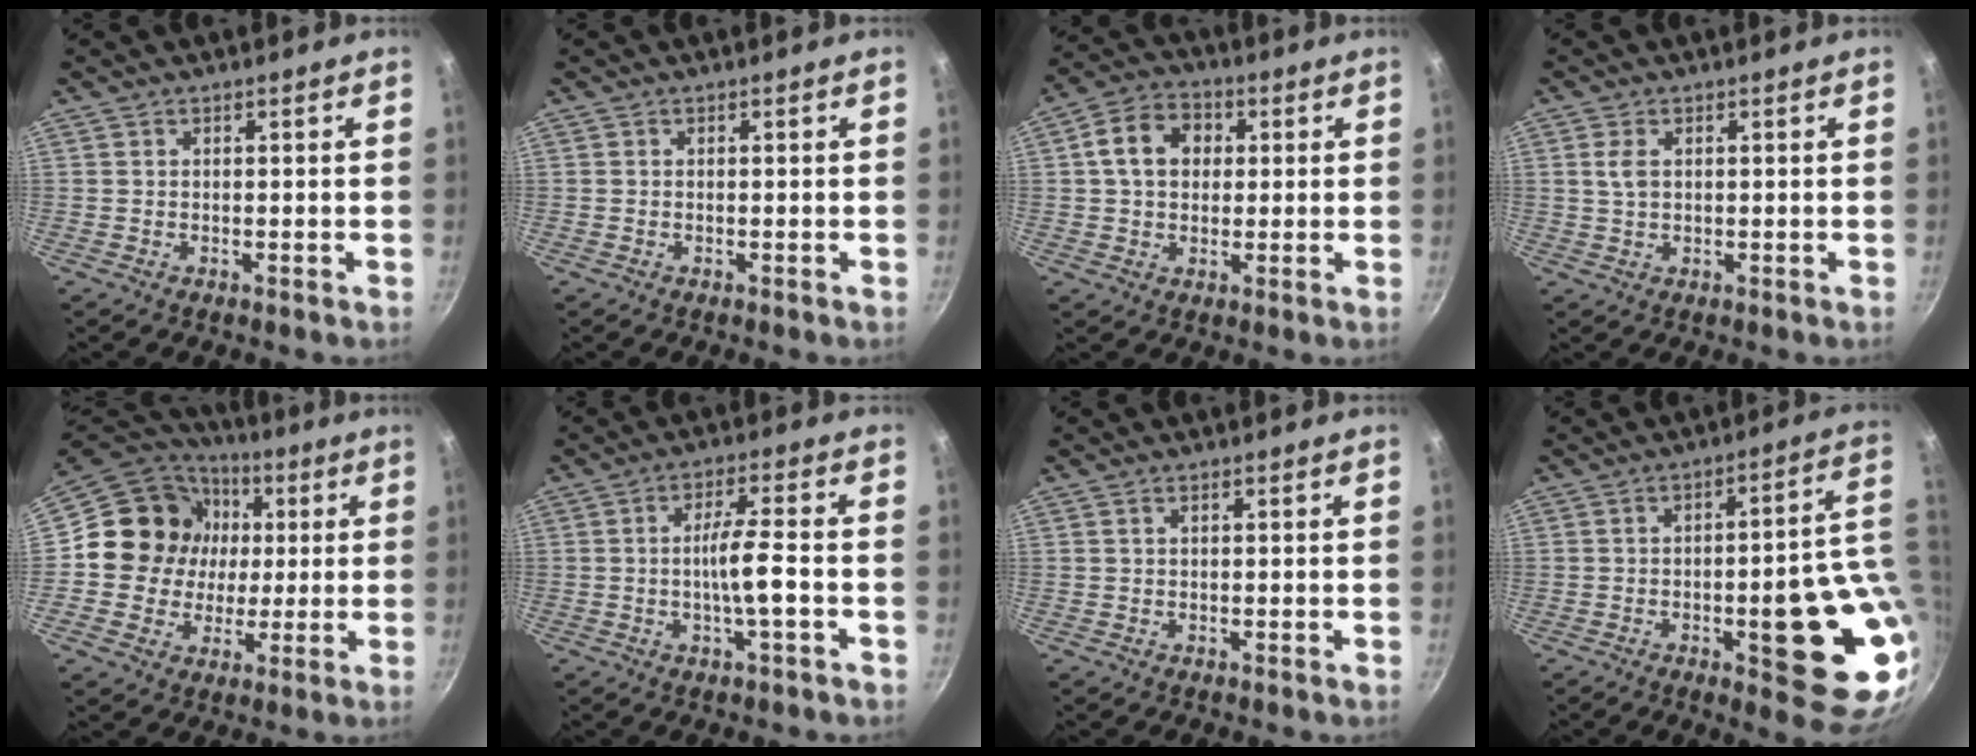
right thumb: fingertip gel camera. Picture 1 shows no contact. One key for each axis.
{"total": 0.0}
{"total": 9.8, "fx": 1.9, "fy": 7.6, "fz": 5.9, "tx": -0.077, "ty": 0.016, "tz": 0.019}
{"total": 2.8, "fx": 0.7, "fy": 1.7, "fz": 2.2, "tx": -0.042, "ty": 0.000, "tz": 0.014}
{"total": 16.5, "fx": 2.0, "fy": 15.1, "fz": 6.4, "tx": -0.093, "ty": 0.015, "tz": 0.026}
{"total": 6.6, "fx": -1.7, "fy": 0.7, "fz": 6.4, "tx": -0.114, "ty": 0.015, "tz": -0.031}
{"total": 0.7, "fx": 0.3, "fy": 0.3, "fz": 0.5, "tx": -0.008, "ty": 0.003, "tz": 0.004}
{"total": 19.6, "fx": -2.0, "fy": 6.2, "fz": 18.5, "tx": -0.190, "ty": 0.000, "tz": -0.022}